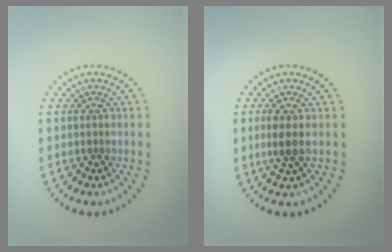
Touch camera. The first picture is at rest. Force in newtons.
{"total": 1.8, "press": 1.6, "slide": 0.9}